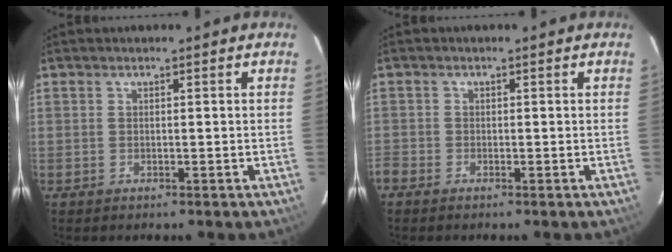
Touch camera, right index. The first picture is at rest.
{"total": 1.7, "force": [-1.2, 1.2, 0.2], "torque": [-0.009, -0.001, -0.027]}